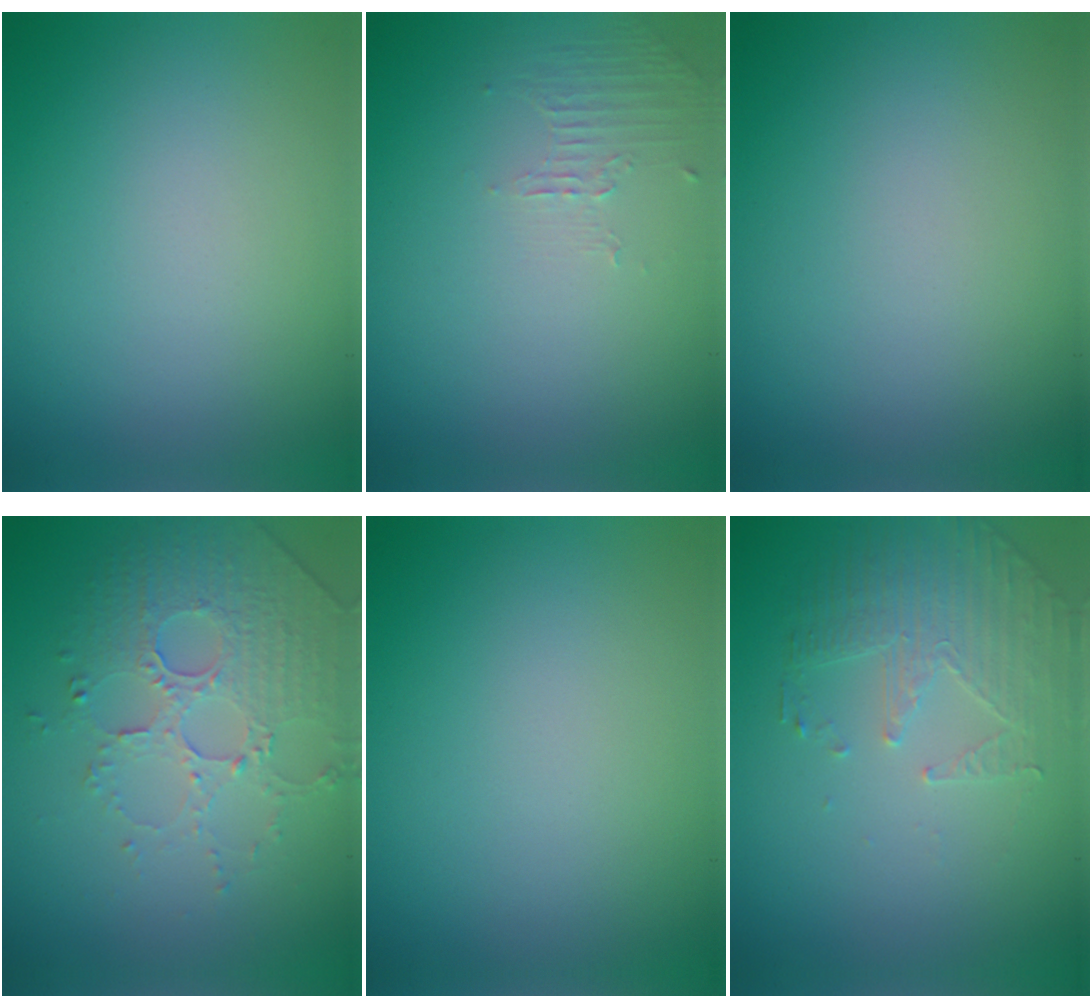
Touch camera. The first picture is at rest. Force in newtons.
{"total": 1.1, "press": 0.2, "slide": 1.0}
{"total": 0.0}
{"total": 5.1, "press": 3.6, "slide": 3.6}
{"total": 0.0}
{"total": 2.2, "press": 1.8, "slide": 1.2}